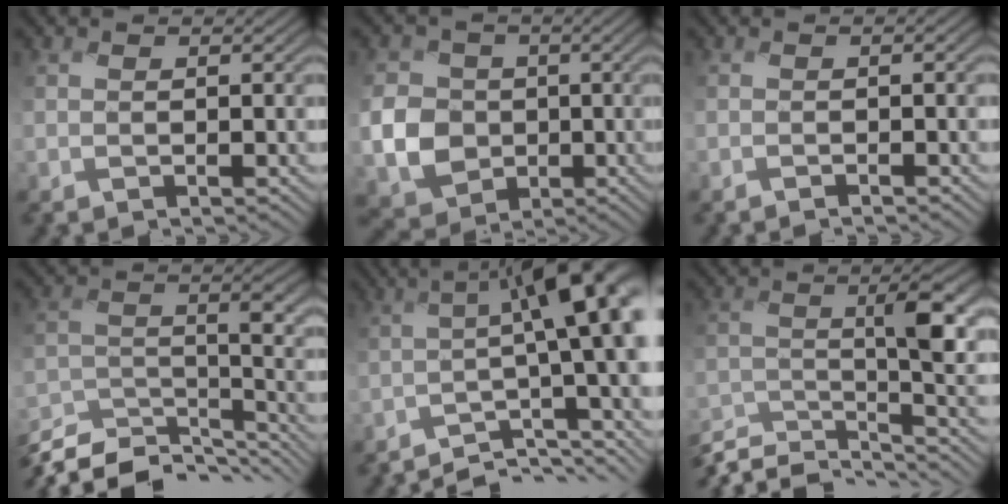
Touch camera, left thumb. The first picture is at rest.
{"total": 8.7, "force": [-1.4, 7.8, 3.4], "torque": [-0.111, -0.028, -0.041]}
{"total": 0.9, "force": [-0.7, -0.4, -0.1], "torque": [-0.002, 0.000, -0.020]}
{"total": 10.7, "force": [-10.0, 2.2, 3.2], "torque": [-0.082, 0.003, -0.176]}
{"total": 11.2, "force": [-4.9, 3.1, 9.6], "torque": [-0.134, 0.001, -0.084]}
{"total": 8.0, "force": [-6.1, 1.3, 5.0], "torque": [-0.082, -0.009, -0.129]}